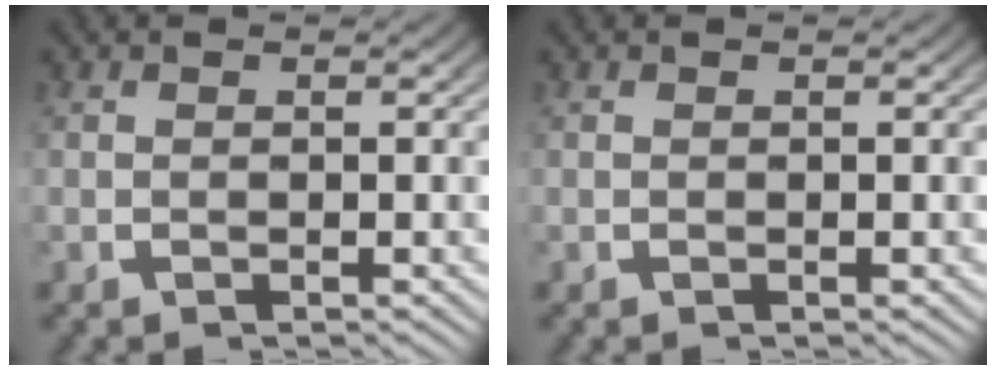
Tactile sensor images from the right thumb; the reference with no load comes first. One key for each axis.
{"total": 0.0}